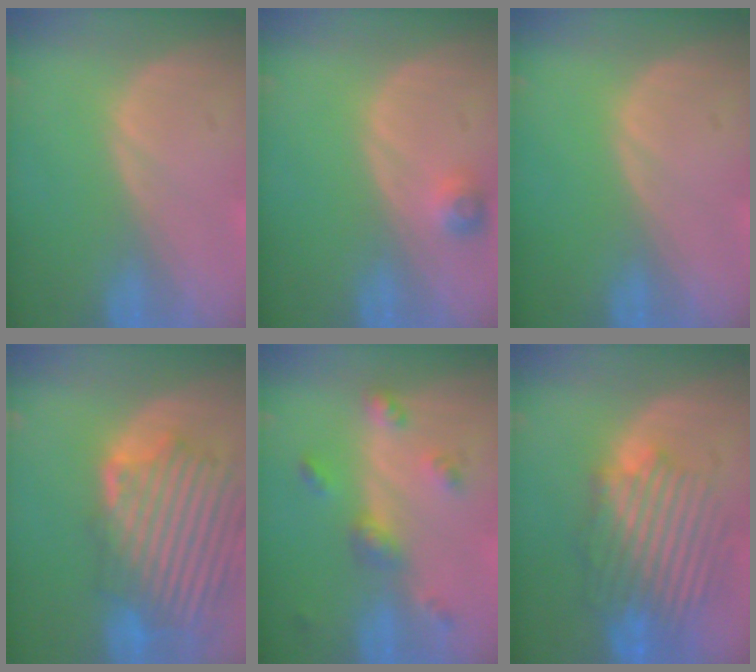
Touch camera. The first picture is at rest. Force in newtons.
{"total": 2.4, "press": 2.2, "slide": 0.9}
{"total": 0.0}
{"total": 12.3, "press": 11.4, "slide": 4.5}
{"total": 4.8, "press": 4.6, "slide": 1.5}
{"total": 9.5, "press": 9.3, "slide": 2.1}